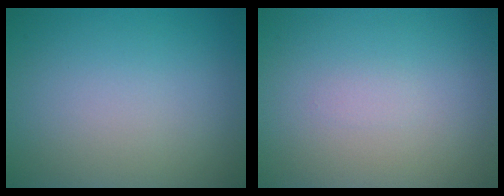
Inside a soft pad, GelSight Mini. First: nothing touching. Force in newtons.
{"total": 0.5, "press": 0.5, "slide": 0.0}